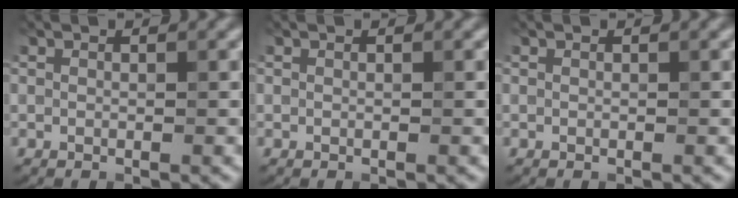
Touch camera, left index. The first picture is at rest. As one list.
[{"total": 0.0}, {"total": 0.0}]